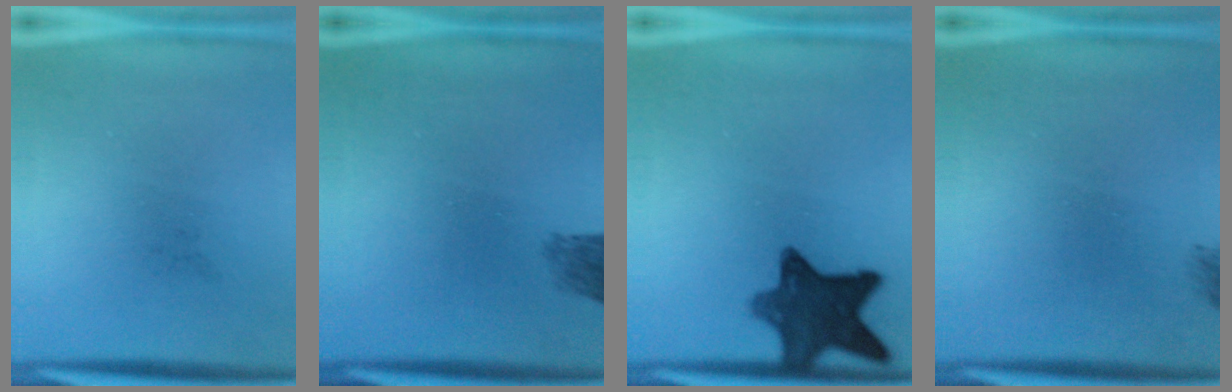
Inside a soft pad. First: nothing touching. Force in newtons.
{"total": 2.2}
{"total": 10.5}
{"total": 1.2}